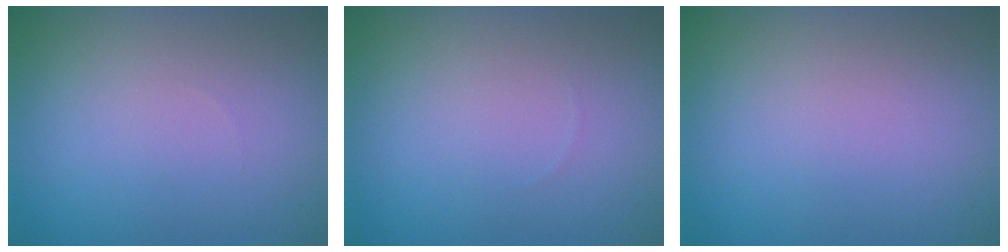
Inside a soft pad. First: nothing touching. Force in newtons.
{"total": 0.0}
{"total": 0.0}